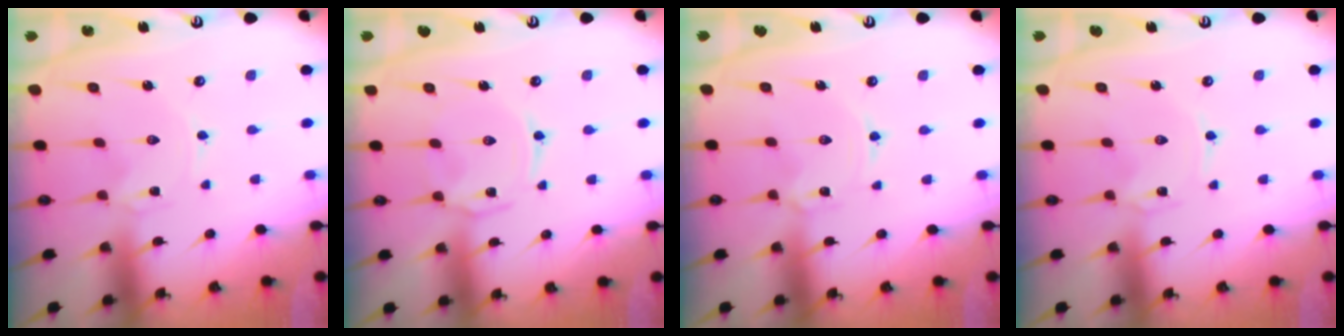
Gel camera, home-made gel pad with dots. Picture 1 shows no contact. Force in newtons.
{"total": 2.5, "press": 2.4, "slide": 0.5}
{"total": 1.4, "press": 1.4, "slide": 0.1}
{"total": 0.8, "press": 0.8, "slide": 0.1}